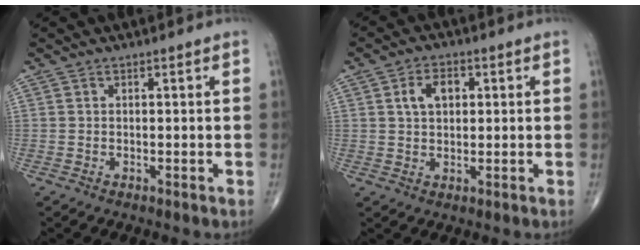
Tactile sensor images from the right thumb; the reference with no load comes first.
{"total": 5.4, "force": [1.4, 3.5, 3.9], "torque": [-0.059, 0.007, 0.022]}